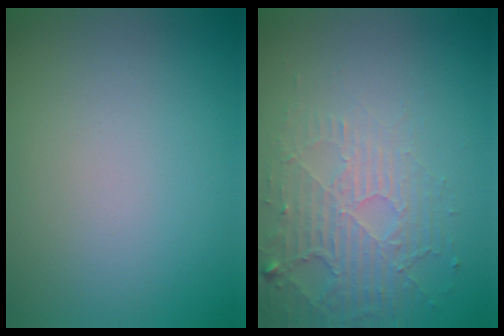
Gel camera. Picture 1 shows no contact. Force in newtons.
{"total": 5.3, "press": 3.3, "slide": 4.1}